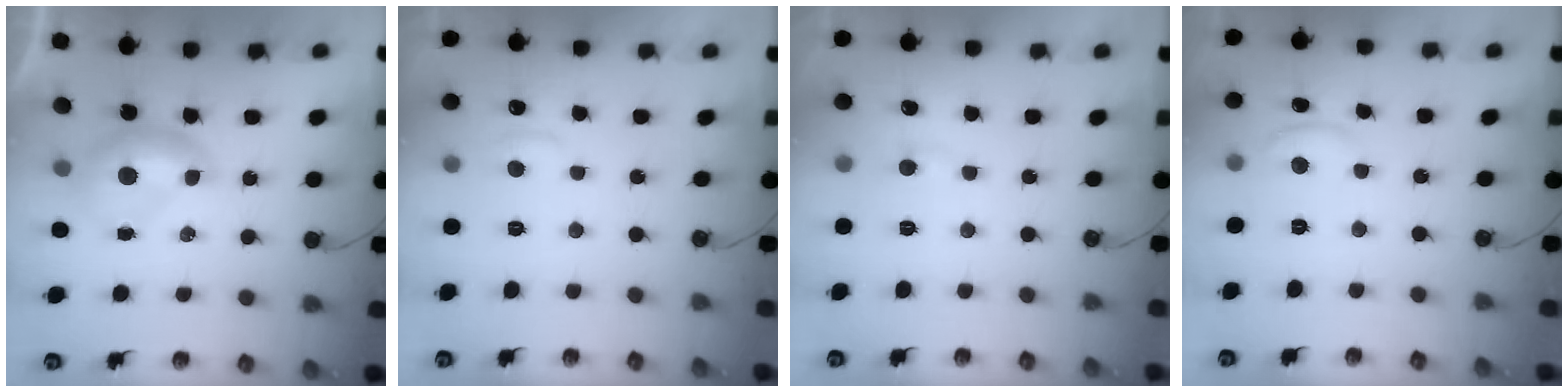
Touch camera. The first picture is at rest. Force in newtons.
{"total": 1.0, "press": 0.7, "slide": 0.7}
{"total": 0.6, "press": 0.1, "slide": 0.6}
{"total": 1.0, "press": 0.9, "slide": 0.4}